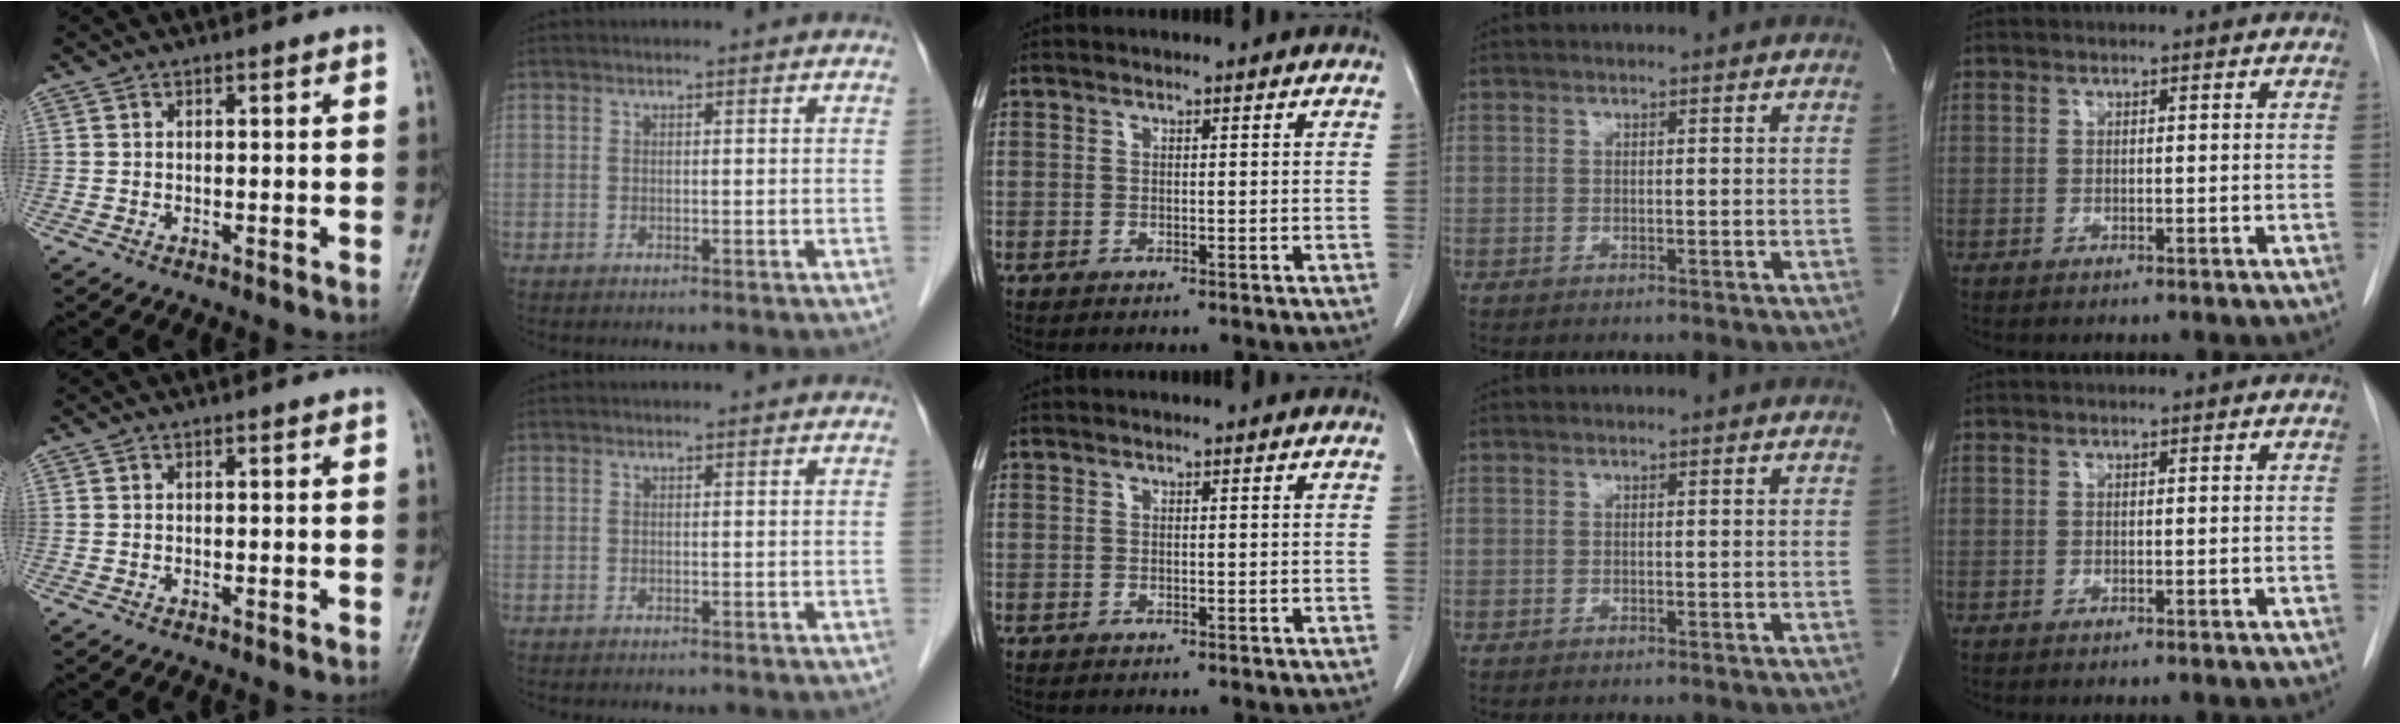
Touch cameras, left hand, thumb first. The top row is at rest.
{}